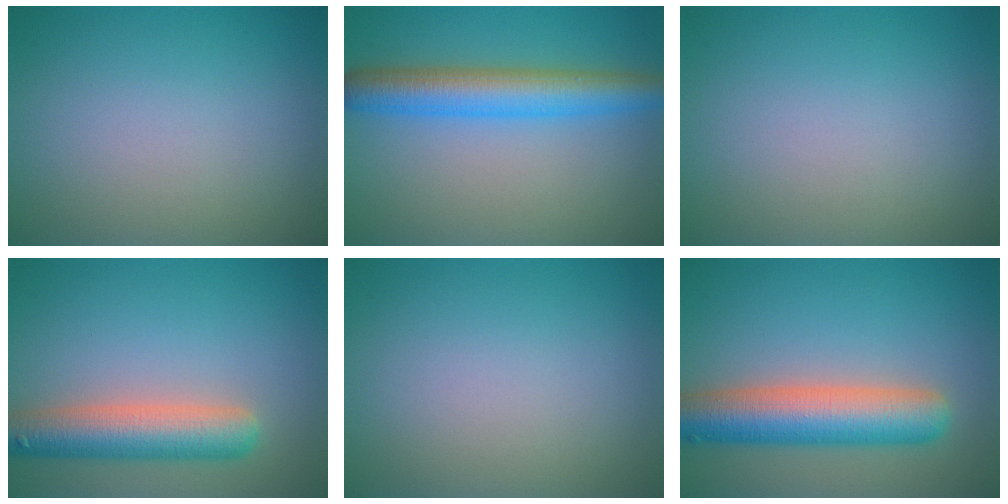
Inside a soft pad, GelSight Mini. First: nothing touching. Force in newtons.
{"total": 6.0, "press": 6.0, "slide": 0.1}
{"total": 0.0}
{"total": 6.3, "press": 6.3, "slide": 0.3}
{"total": 0.0}
{"total": 7.8, "press": 7.8, "slide": 0.3}